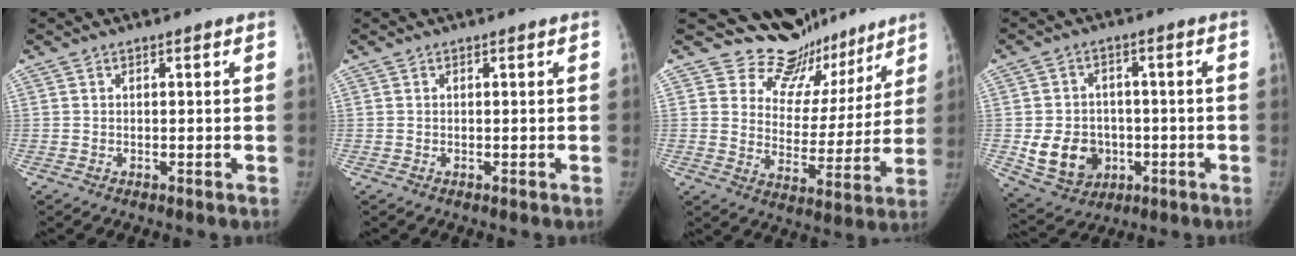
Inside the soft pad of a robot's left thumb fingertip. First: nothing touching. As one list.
[{"total": 0.0}, {"total": 14.5, "force": [12.7, 6.9, 1.6], "torque": [0.031, -0.105, 0.176]}, {"total": 11.0, "force": [-2.1, 9.2, 5.6], "torque": [-0.066, 0.005, -0.019]}]